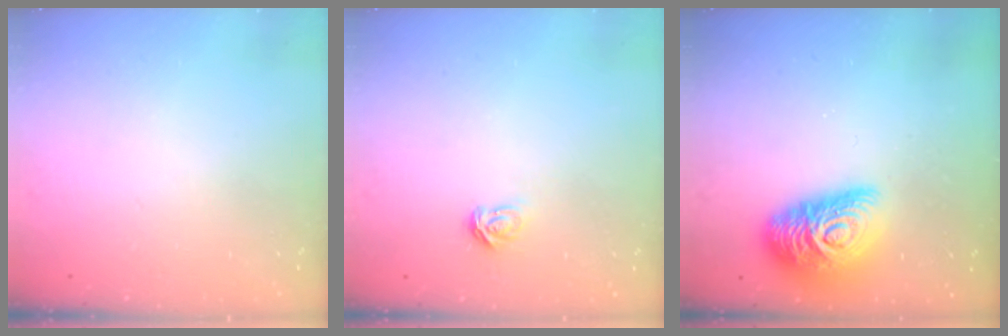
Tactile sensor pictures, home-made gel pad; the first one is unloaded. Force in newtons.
{"total": 3.5, "press": 3.5, "slide": 0.5}
{"total": 16.7, "press": 16.7, "slide": 1.0}